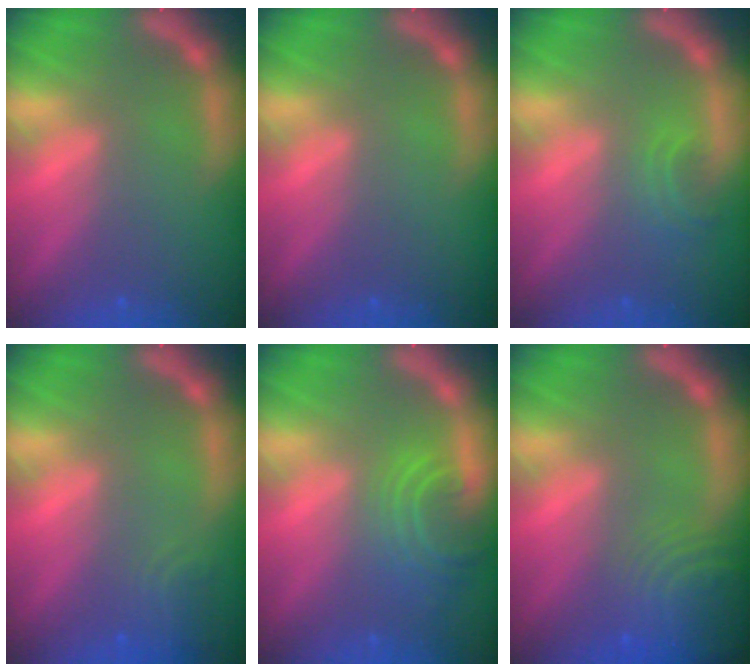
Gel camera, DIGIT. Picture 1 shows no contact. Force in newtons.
{"total": 0.0}
{"total": 1.9}
{"total": 2.4}
{"total": 5.1}
{"total": 8.5}